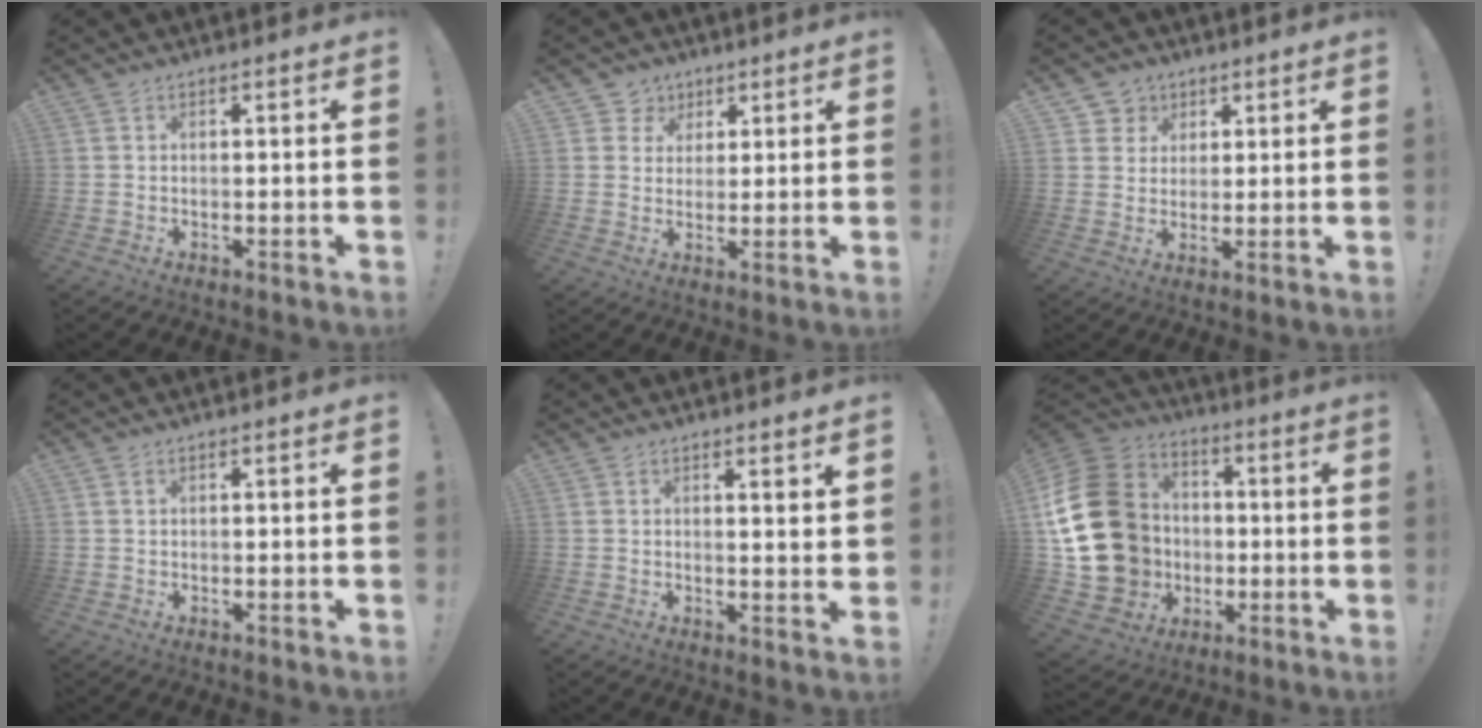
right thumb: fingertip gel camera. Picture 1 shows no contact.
{"total": 5.6, "force": [2.6, 5.0, 0.3], "torque": [-0.011, -0.020, 0.052]}
{"total": 5.7, "force": [2.5, 5.0, 0.5], "torque": [-0.008, -0.019, 0.049]}
{"total": 0.7, "force": [0.5, 0.4, 0.3], "torque": [0.001, -0.004, 0.008]}
{"total": 2.4, "force": [2.1, 0.2, 1.2], "torque": [-0.005, -0.019, 0.032]}
{"total": 24.2, "force": [0.6, 20.5, 12.8], "torque": [-0.243, 0.012, 0.055]}